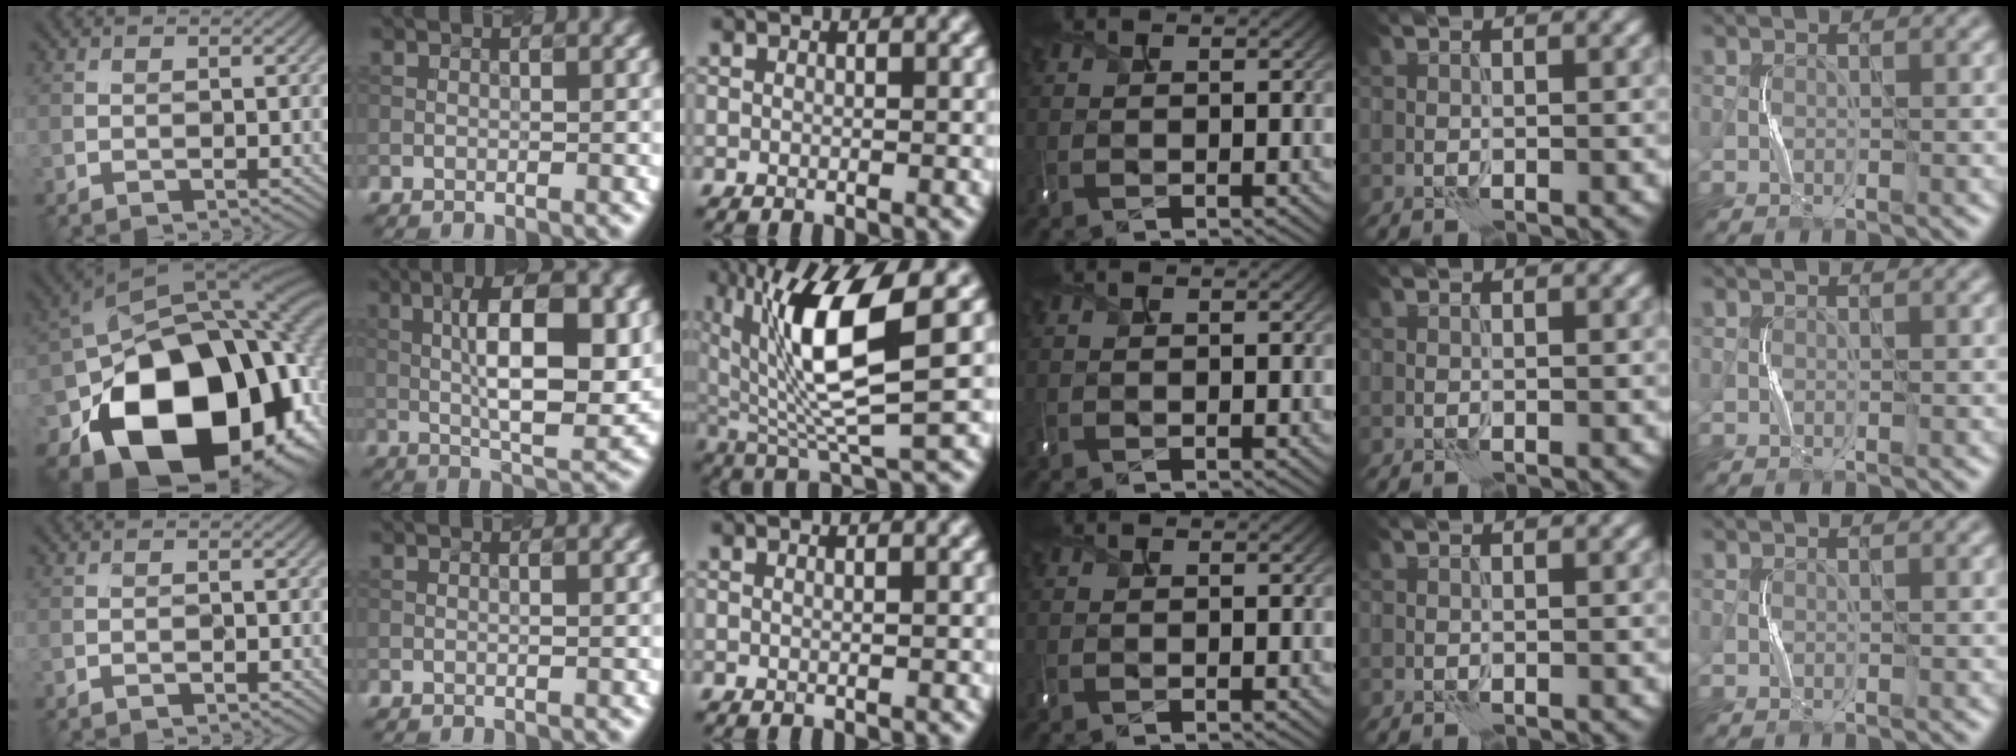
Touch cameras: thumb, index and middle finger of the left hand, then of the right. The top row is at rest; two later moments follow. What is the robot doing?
{"motion": "shake", "object": "tambourine"}